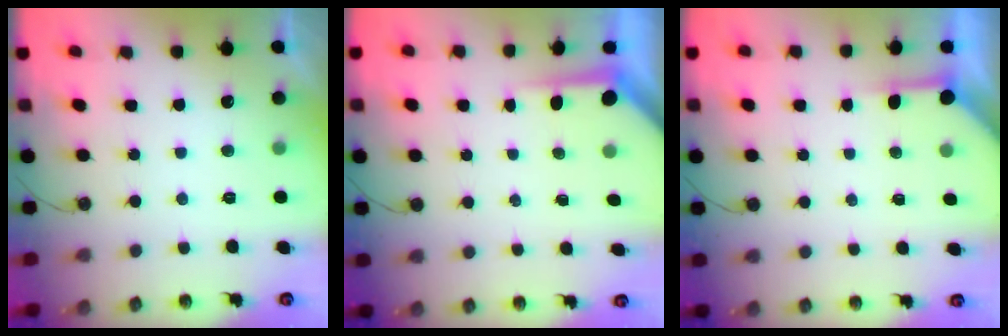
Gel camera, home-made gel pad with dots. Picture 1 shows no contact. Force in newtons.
{"total": 4.2, "press": 4.2, "slide": 0.3}
{"total": 3.8, "press": 3.8, "slide": 0.4}